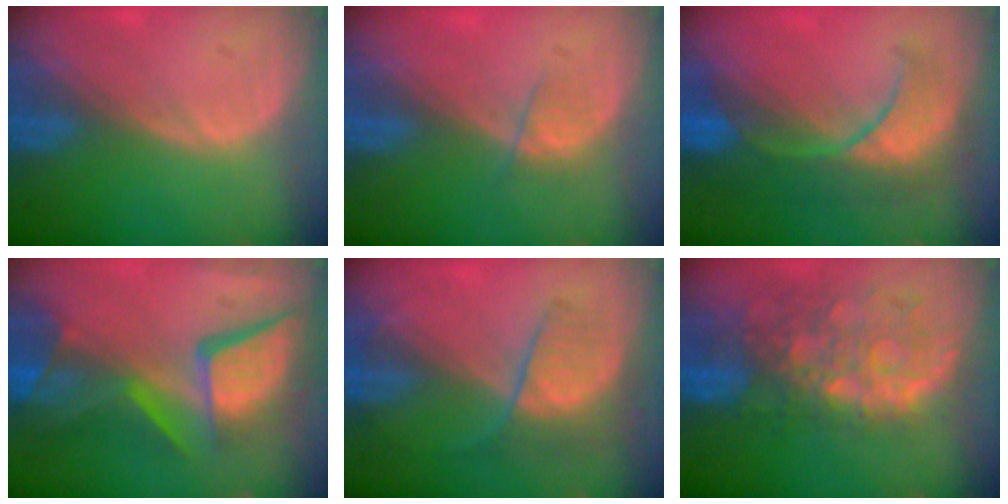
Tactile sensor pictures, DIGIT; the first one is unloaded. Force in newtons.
{"total": 2.2, "press": 2.0, "slide": 0.9}
{"total": 9.2, "press": 8.7, "slide": 2.8}
{"total": 13.1, "press": 10.8, "slide": 7.5}
{"total": 6.6, "press": 6.0, "slide": 2.8}
{"total": 10.8, "press": 9.5, "slide": 5.0}